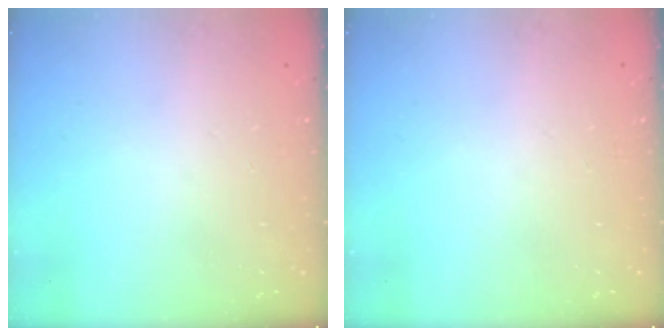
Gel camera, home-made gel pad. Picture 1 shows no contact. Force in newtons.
{"total": 0.0}